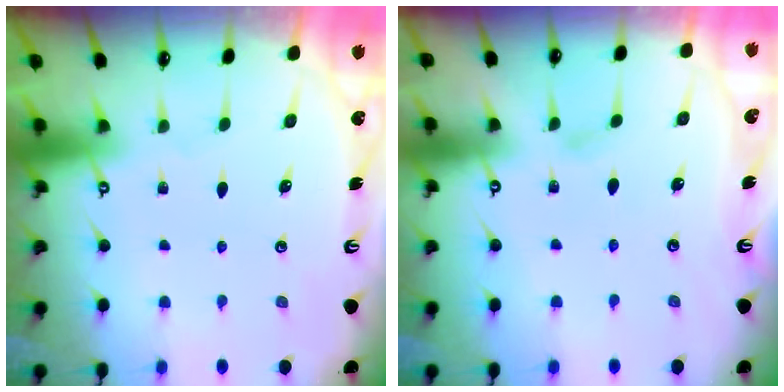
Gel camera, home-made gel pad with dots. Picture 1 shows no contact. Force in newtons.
{"total": 4.0, "press": 4.0, "slide": 0.4}